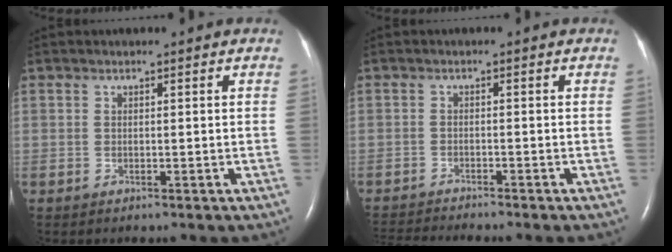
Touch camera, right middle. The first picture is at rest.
{"total": 5.9, "force": [-5.7, -0.9, 1.5], "torque": [-0.022, -0.016, -0.091]}